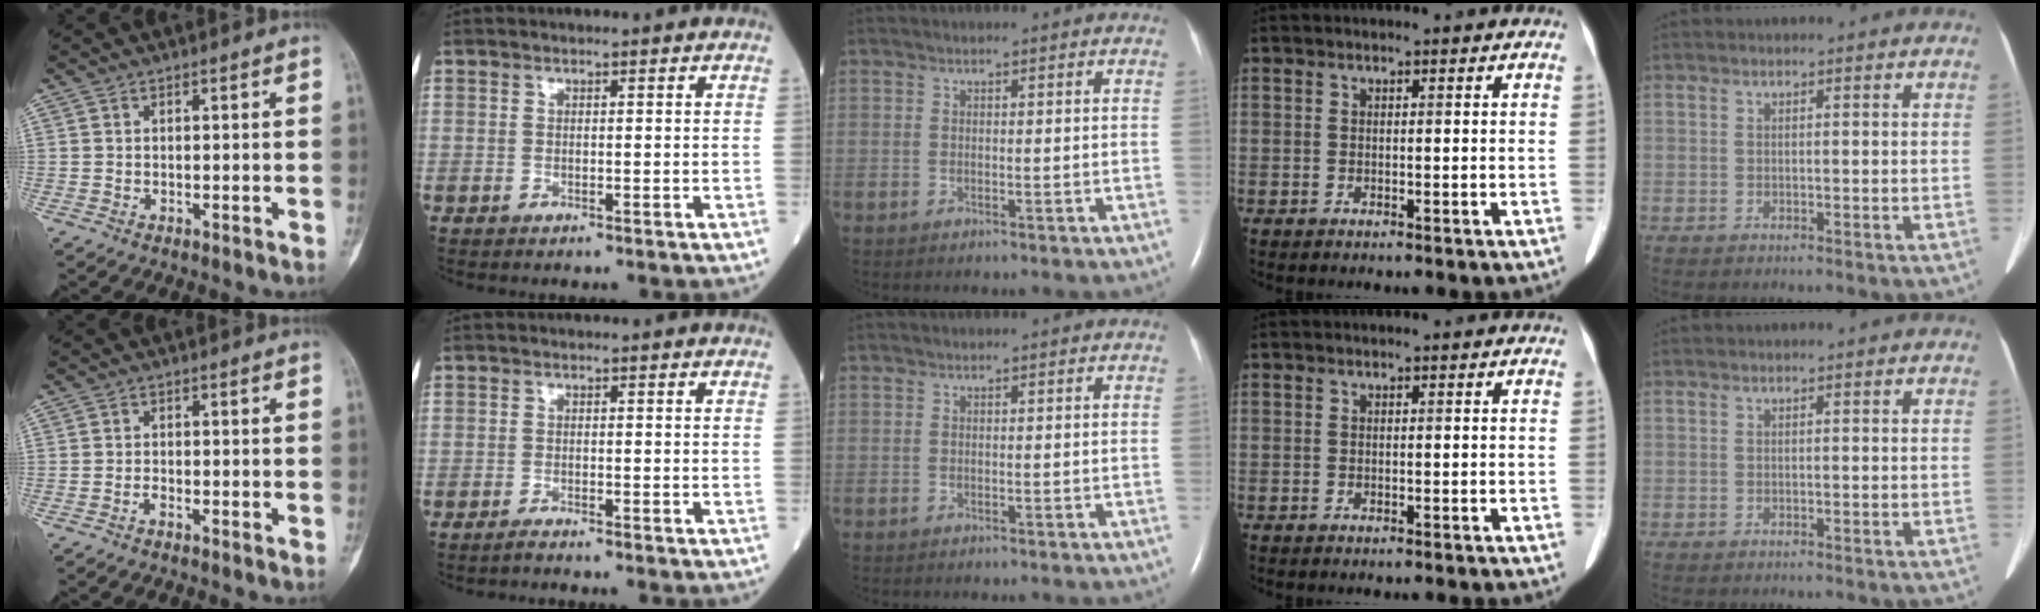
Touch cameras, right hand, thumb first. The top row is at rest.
{"thumb": {"total": 1.0, "force": [-0.8, 0.3, 0.5], "torque": [-0.011, 0.005, -0.017]}, "index": {"total": 1.3, "force": [-1.3, -0.2, 0.3], "torque": [-0.012, 0.000, -0.021]}}